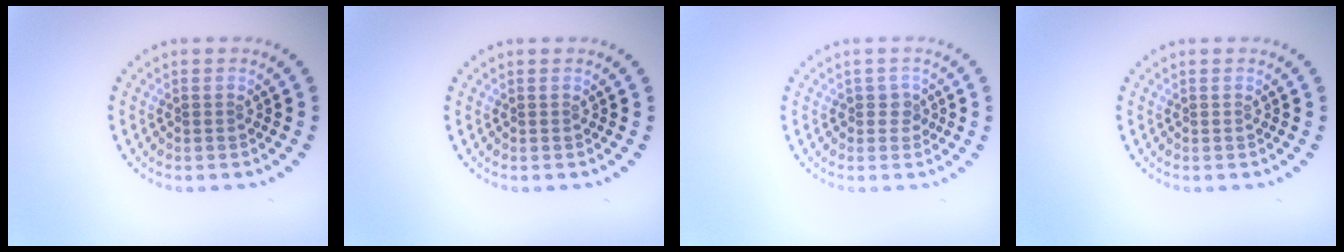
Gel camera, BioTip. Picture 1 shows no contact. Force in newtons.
{"total": 0.0}
{"total": 1.5, "press": 1.2, "slide": 0.8}
{"total": 0.0}